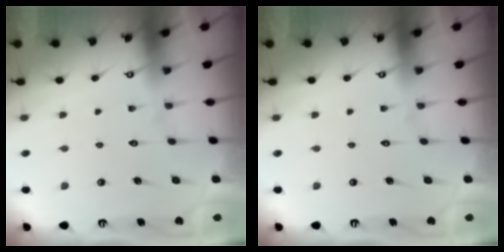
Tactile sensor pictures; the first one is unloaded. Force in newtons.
{"total": 0.0}